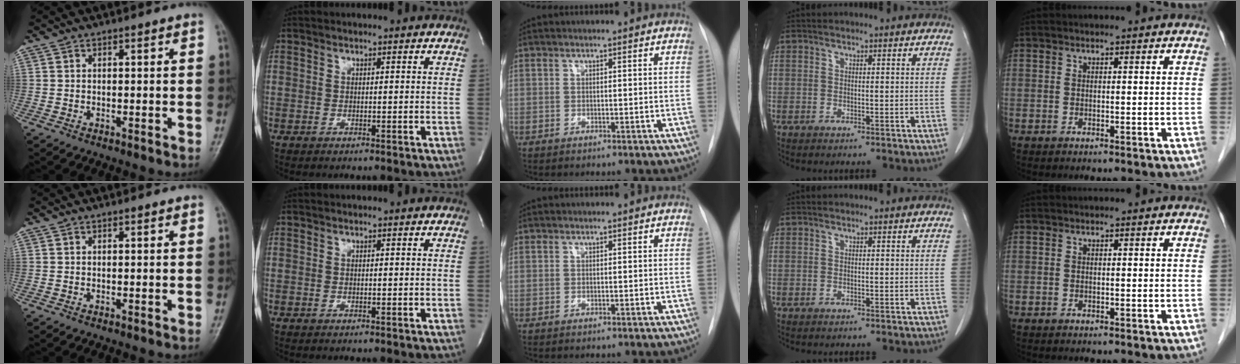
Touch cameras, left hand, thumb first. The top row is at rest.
{}